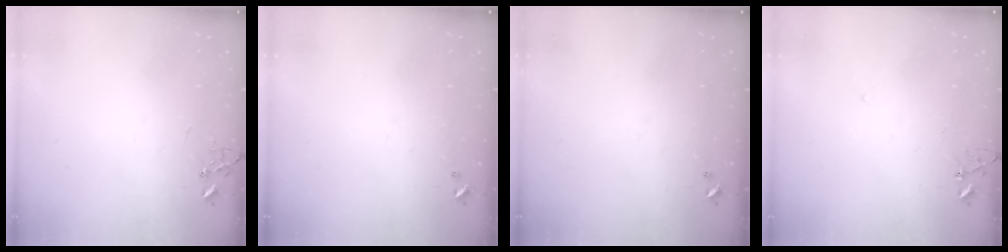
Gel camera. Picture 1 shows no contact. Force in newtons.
{"total": 0.0}
{"total": 0.0}
{"total": 6.8, "press": 6.8, "slide": 0.5}